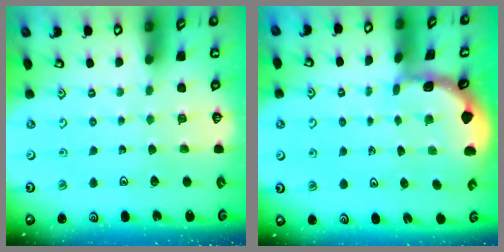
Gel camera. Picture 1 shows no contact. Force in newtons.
{"total": 1.5, "press": 1.5, "slide": 0.1}